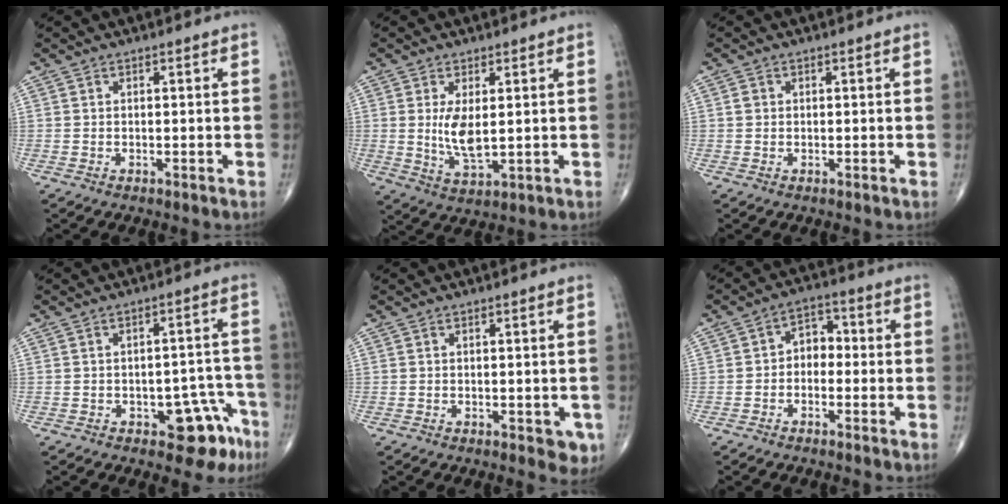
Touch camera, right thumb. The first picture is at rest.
{"total": 6.4, "force": [0.8, 2.6, 5.8], "torque": [-0.108, -0.020, 0.025]}
{"total": 1.0, "force": [0.1, 0.9, 0.4], "torque": [-0.004, 0.002, 0.002]}
{"total": 8.4, "force": [-4.5, 4.3, 5.7], "torque": [-0.031, 0.037, -0.052]}
{"total": 3.4, "force": [-1.1, 1.7, 2.7], "torque": [-0.008, -0.001, -0.011]}
{"total": 5.0, "force": [-0.7, 3.7, 3.3], "torque": [-0.028, 0.025, -0.027]}